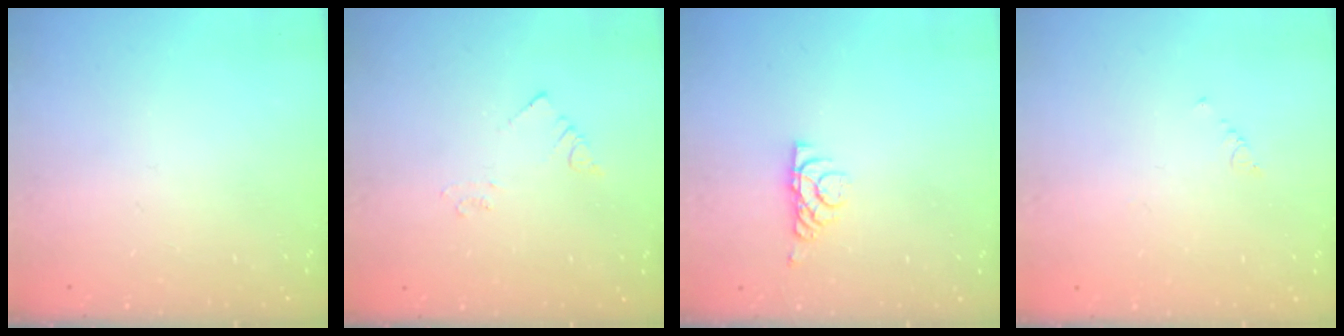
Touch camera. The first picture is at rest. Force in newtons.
{"total": 2.1, "press": 2.1, "slide": 0.3}
{"total": 6.0, "press": 6.0, "slide": 0.8}
{"total": 0.7, "press": 0.6, "slide": 0.2}